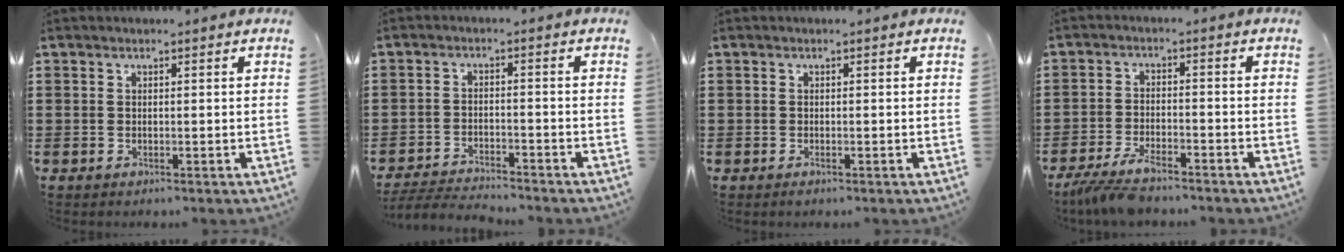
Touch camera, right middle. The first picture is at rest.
{"total": 3.7, "force": [-3.7, 0.2, 0.5], "torque": [-0.018, 0.000, -0.080]}
{"total": 0.5, "force": [-0.4, 0.1, 0.3], "torque": [-0.007, -0.006, -0.006]}
{"total": 5.5, "force": [-4.8, 0.8, 2.6], "torque": [-0.071, -0.014, -0.097]}